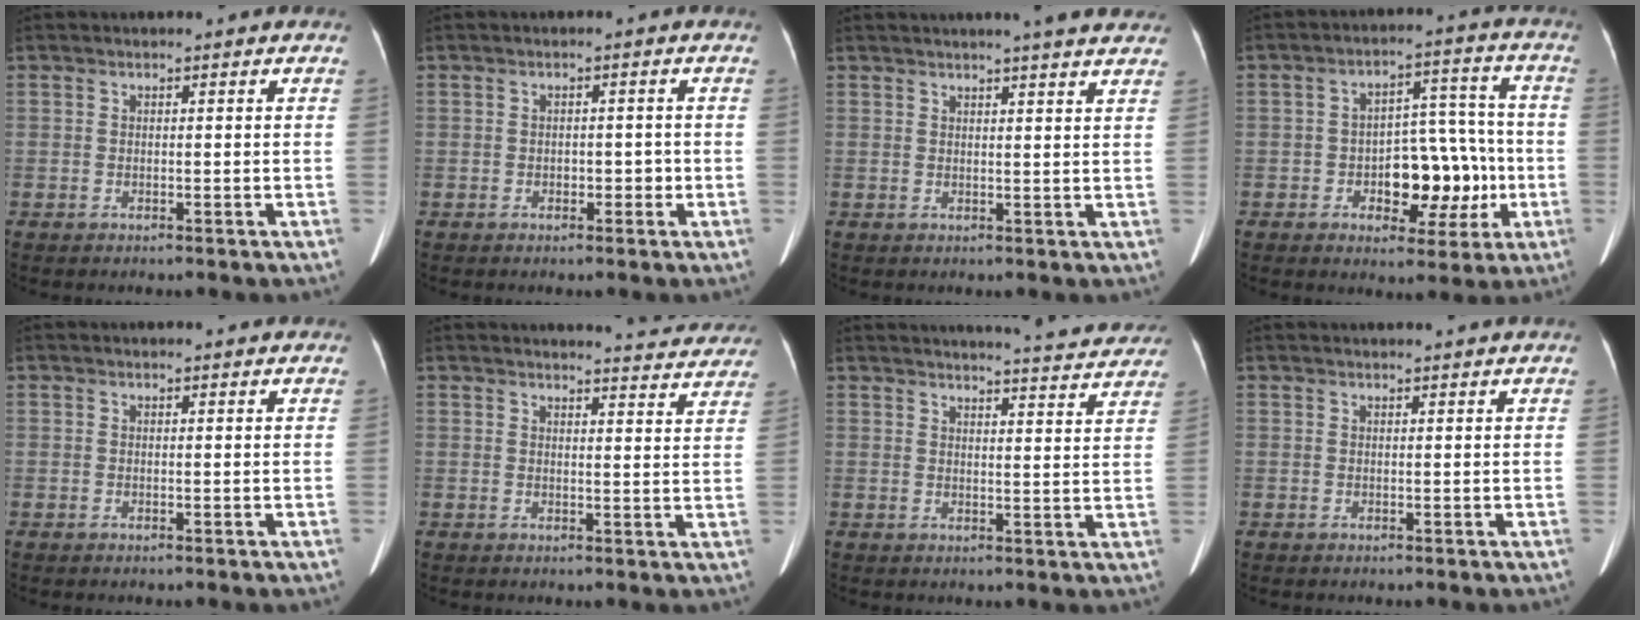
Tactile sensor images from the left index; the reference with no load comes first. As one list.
[{"total": 1.9, "force": [-0.6, 1.2, 1.3], "torque": [-0.017, 0.009, -0.007]}, {"total": 9.4, "force": [8.2, 0.4, 4.6], "torque": [-0.056, 0.014, 0.082]}, {"total": 10.9, "force": [-2.8, 5.8, 8.8], "torque": [-0.122, 0.033, -0.033]}, {"total": 1.2, "force": [1.1, 0.3, 0.3], "torque": [-0.012, 0.005, 0.010]}, {"total": 10.5, "force": [10.3, 1.2, 1.6], "torque": [-0.001, -0.028, 0.097]}, {"total": 15.9, "force": [15.2, 1.6, 4.2], "torque": [-0.046, -0.030, 0.165]}, {"total": 3.5, "force": [3.3, -0.3, 1.1], "torque": [-0.013, 0.018, 0.038]}]